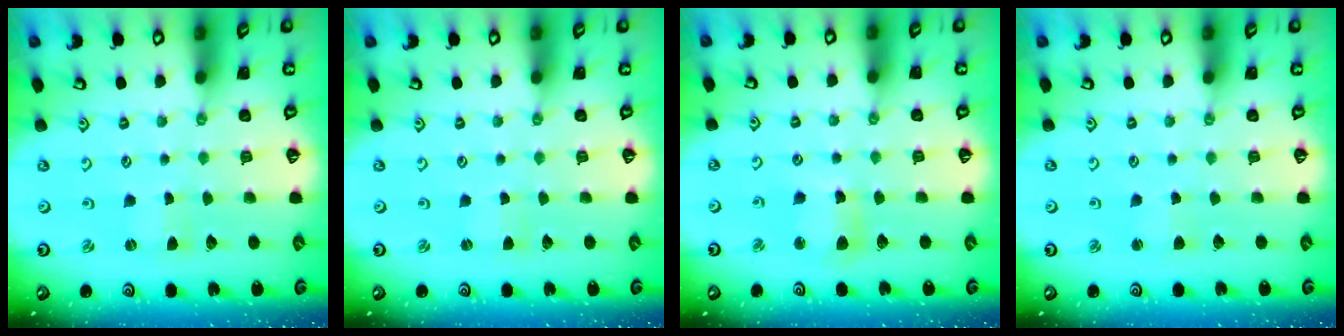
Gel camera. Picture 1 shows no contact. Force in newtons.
{"total": 0.5, "press": 0.5, "slide": 0.1}
{"total": 7.3, "press": 7.2, "slide": 1.2}
{"total": 2.0, "press": 2.0, "slide": 0.3}